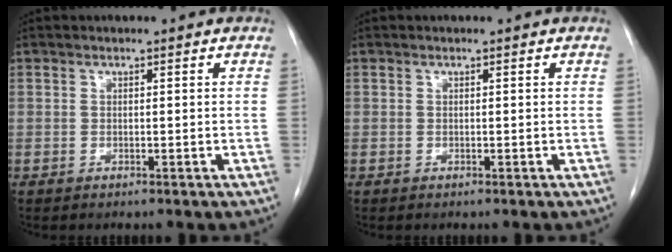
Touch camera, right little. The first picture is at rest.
{"total": 0.0}